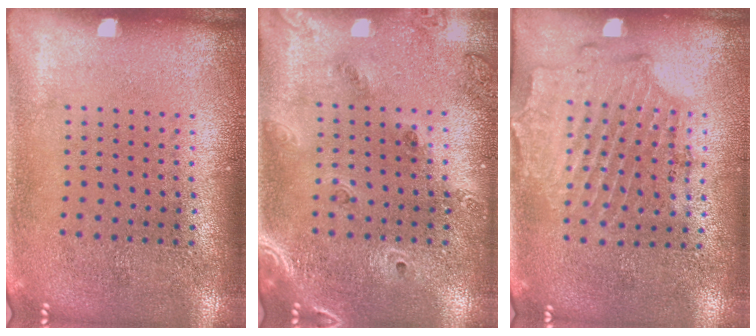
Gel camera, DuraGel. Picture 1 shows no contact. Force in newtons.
{"total": 1.4, "press": 1.3, "slide": 0.5}
{"total": 1.7, "press": 1.5, "slide": 0.8}